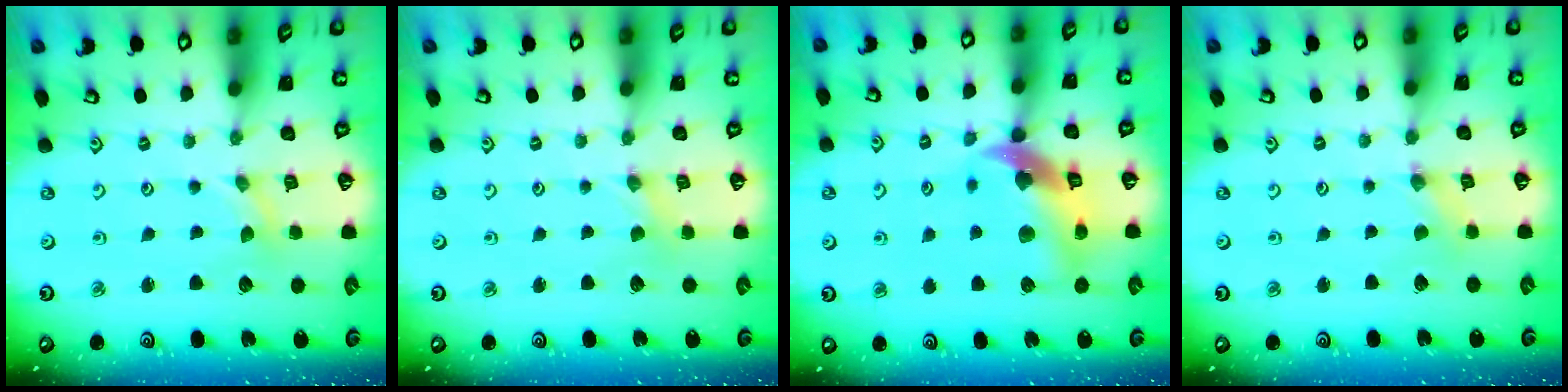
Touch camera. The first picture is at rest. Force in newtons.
{"total": 0.0}
{"total": 13.9, "press": 13.8, "slide": 1.9}
{"total": 0.0}